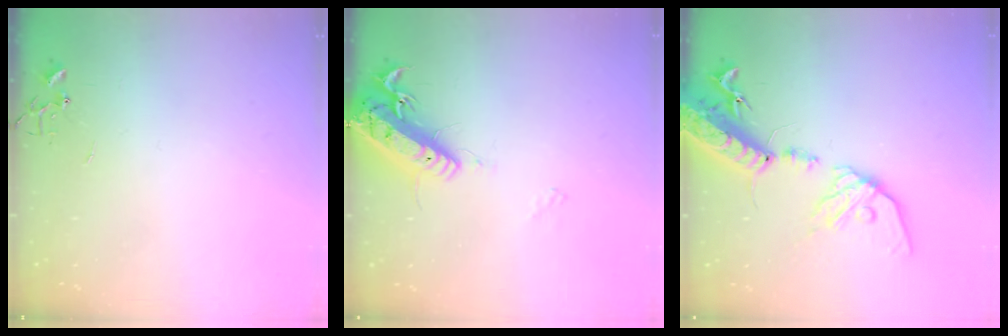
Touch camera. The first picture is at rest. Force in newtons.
{"total": 17.1, "press": 16.8, "slide": 3.3}
{"total": 19.5, "press": 19.0, "slide": 4.4}